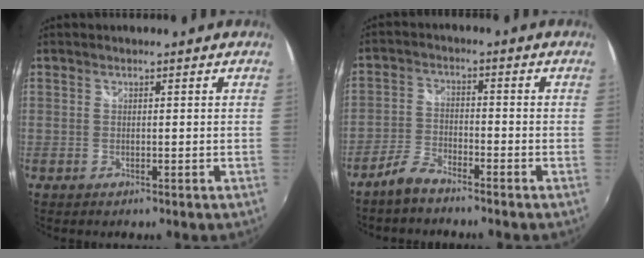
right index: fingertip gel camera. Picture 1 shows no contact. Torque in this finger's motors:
{"motor_torque": [0.29, -0.17, 0.07, 0.04]}